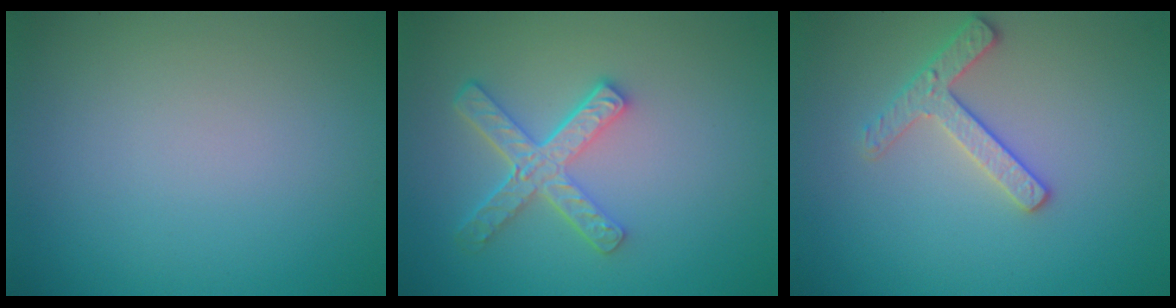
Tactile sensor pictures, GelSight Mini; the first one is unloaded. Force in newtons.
{"total": 4.5, "press": 3.3, "slide": 3.1}
{"total": 2.5, "press": 2.4, "slide": 0.3}